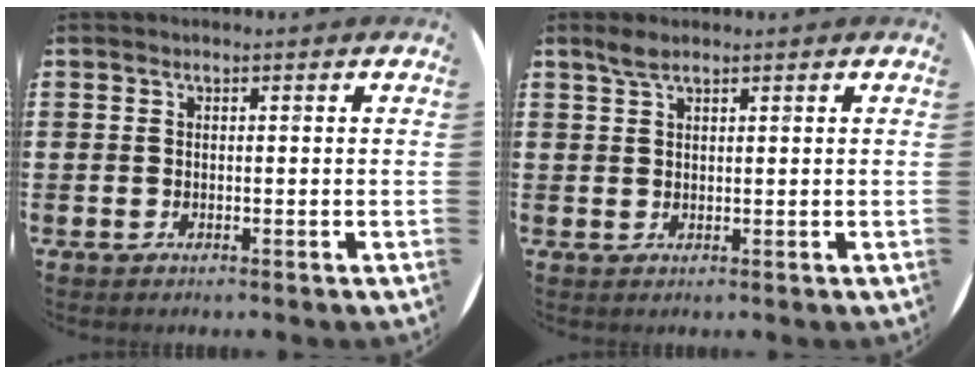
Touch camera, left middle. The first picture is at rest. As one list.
[{"total": 1.9, "force": [1.6, 0.5, 1.0], "torque": [-0.021, 0.005, 0.028]}]